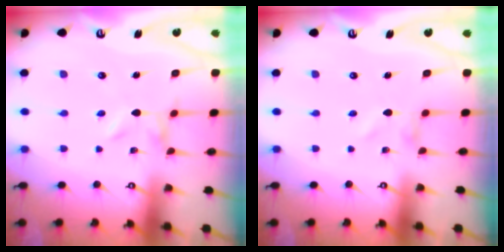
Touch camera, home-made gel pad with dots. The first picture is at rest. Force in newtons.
{"total": 1.0, "press": 1.0, "slide": 0.0}